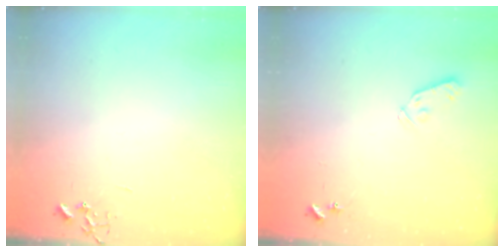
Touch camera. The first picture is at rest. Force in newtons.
{"total": 5.9, "press": 5.9, "slide": 0.6}